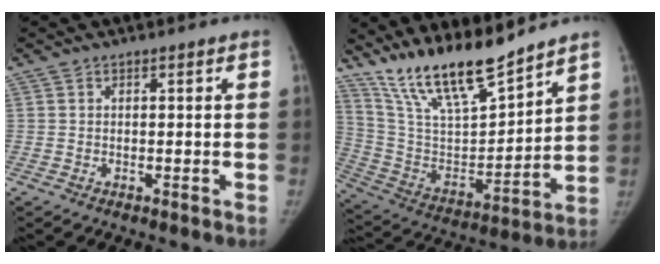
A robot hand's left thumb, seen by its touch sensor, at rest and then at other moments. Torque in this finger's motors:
{"motor_torque": [1.11, -0.91, 1.40, -1.37, 0.09]}